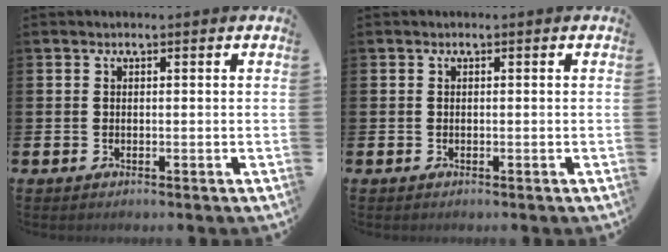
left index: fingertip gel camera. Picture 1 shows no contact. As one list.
[{"total": 0.0}]